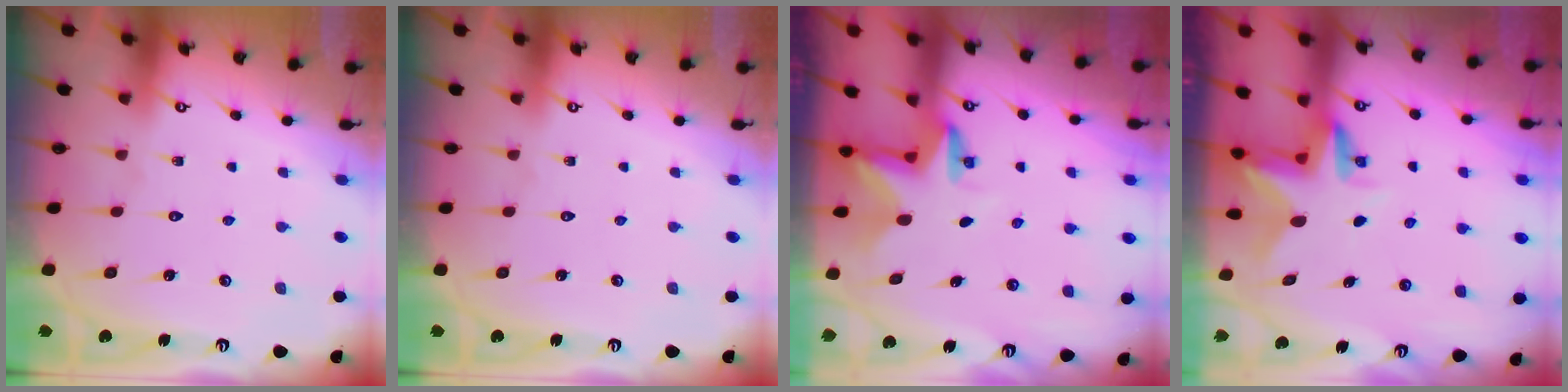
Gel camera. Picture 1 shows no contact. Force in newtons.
{"total": 0.0}
{"total": 2.8, "press": 2.8, "slide": 0.2}
{"total": 3.5, "press": 3.5, "slide": 0.3}